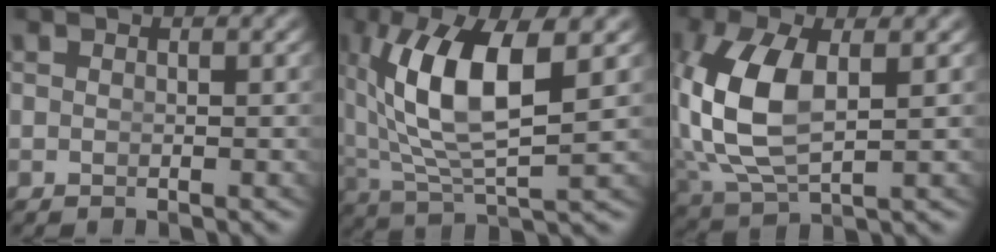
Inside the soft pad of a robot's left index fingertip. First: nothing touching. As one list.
[{"total": 8.4, "force": [1.3, 3.3, 7.6], "torque": [-0.160, -0.011, 0.040]}, {"total": 7.2, "force": [0.5, 4.2, 5.9], "torque": [-0.161, -0.027, 0.035]}]